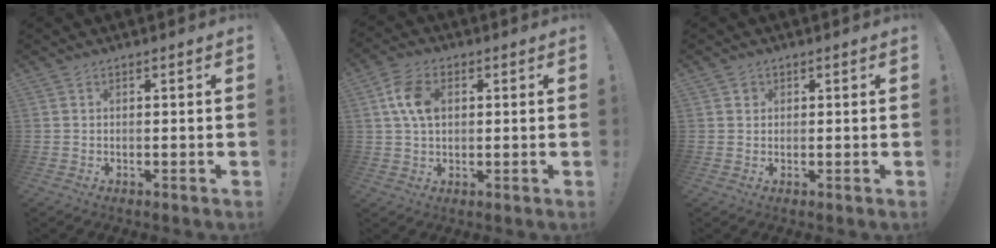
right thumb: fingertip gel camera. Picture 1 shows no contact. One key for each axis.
{"total": 8.9, "fx": 1.9, "fy": 5.8, "fz": 6.5, "tx": -0.121, "ty": 0.006, "tz": 0.036}
{"total": 1.5, "fx": 0.6, "fy": 1.3, "fz": 0.3, "tx": -0.002, "ty": 0.002, "tz": 0.010}